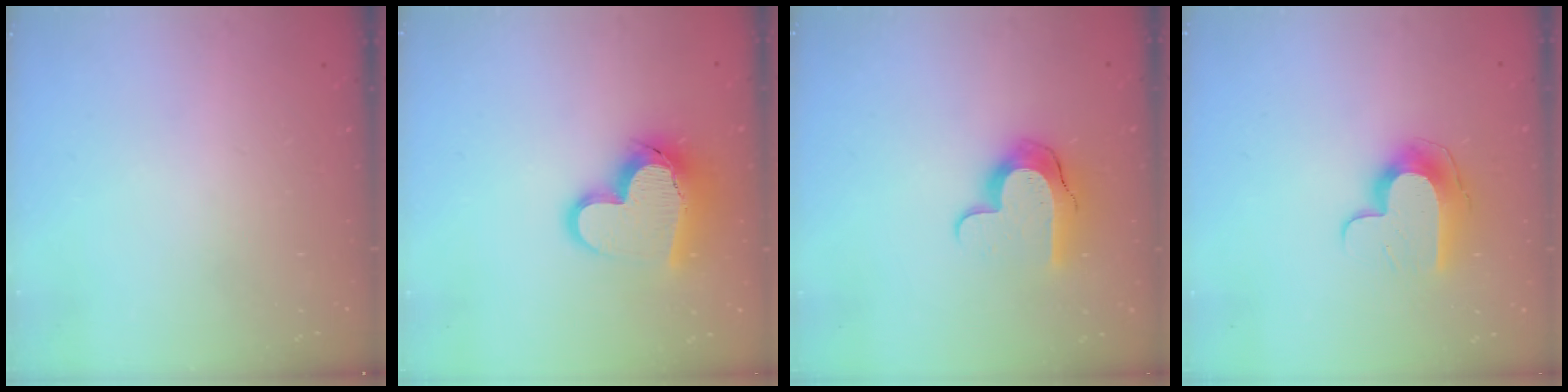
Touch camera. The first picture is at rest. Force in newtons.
{"total": 16.9, "press": 16.7, "slide": 2.4}
{"total": 11.1, "press": 11.1, "slide": 0.8}
{"total": 10.0, "press": 9.9, "slide": 1.1}